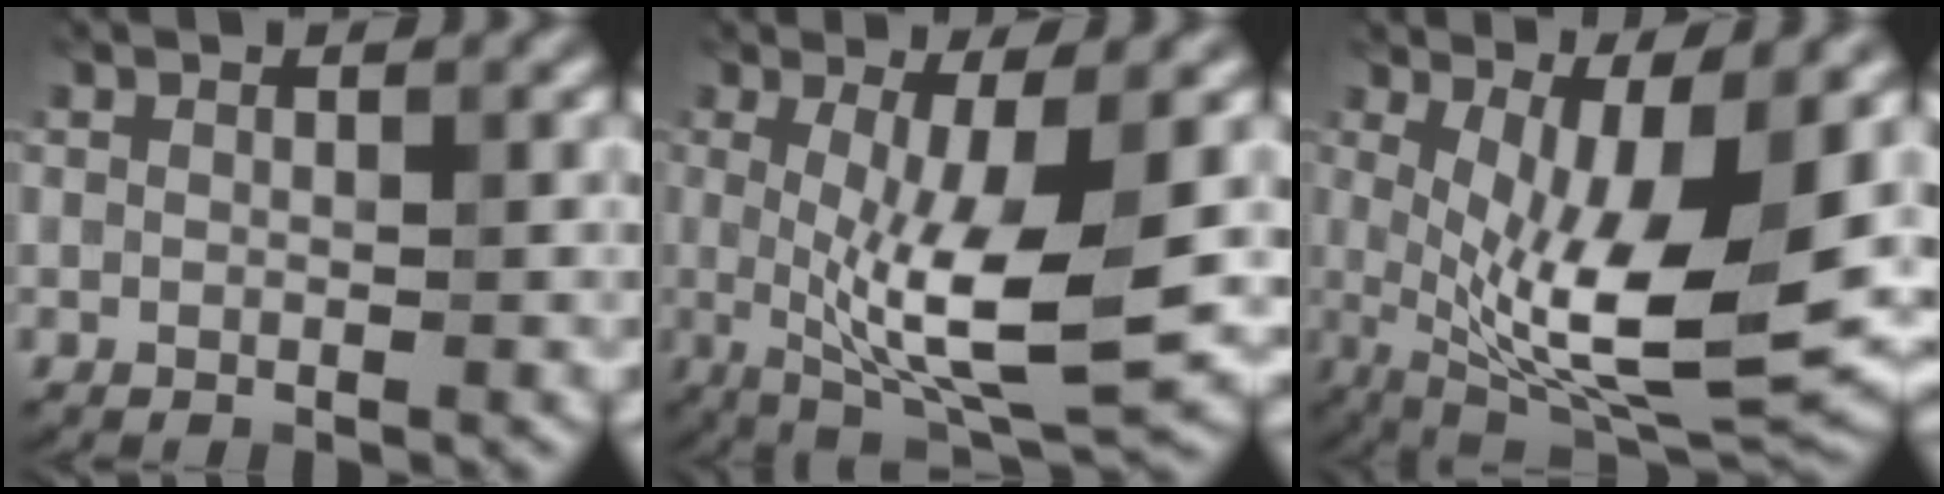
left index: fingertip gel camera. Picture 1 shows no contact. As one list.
[{"total": 9.5, "force": [-0.6, 2.5, 9.1], "torque": [-0.161, -0.017, -0.005]}, {"total": 12.6, "force": [0.3, 3.8, 12.0], "torque": [-0.197, -0.023, 0.012]}]